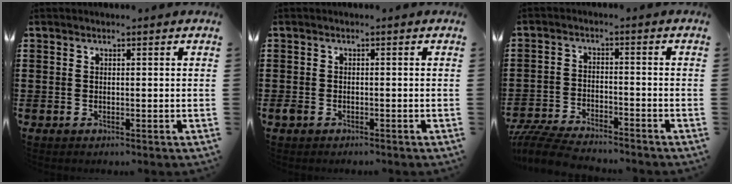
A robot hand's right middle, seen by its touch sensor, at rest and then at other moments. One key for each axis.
{"total": 1.0, "fx": -0.7, "fy": 0.6, "fz": 0.4, "tx": -0.016, "ty": -0.004, "tz": -0.017}
{"total": 6.5, "fx": -6.2, "fy": 0.7, "fz": 1.7, "tx": -0.046, "ty": 0.000, "tz": -0.124}